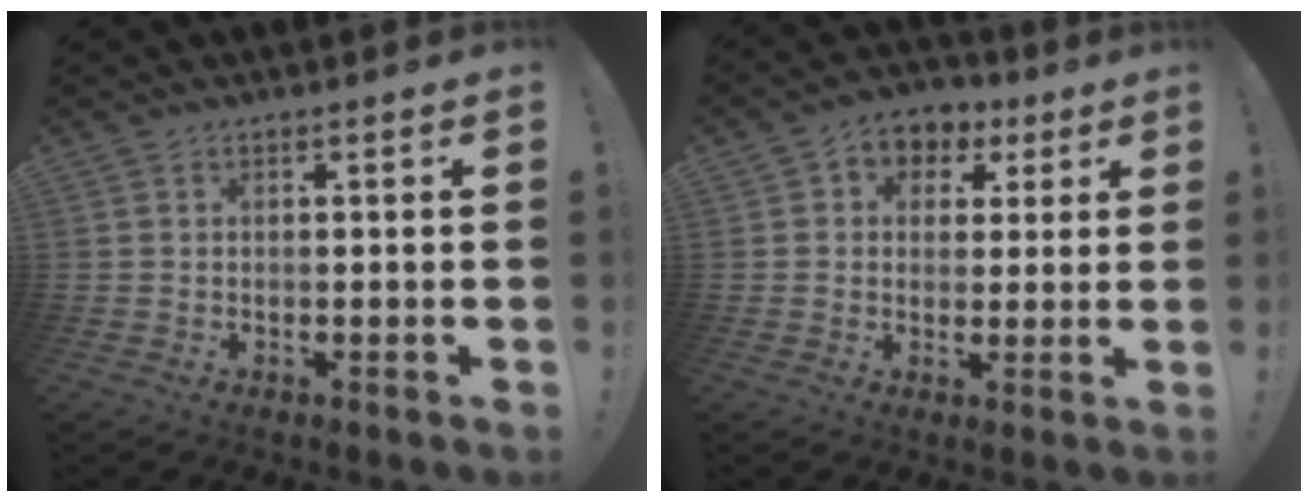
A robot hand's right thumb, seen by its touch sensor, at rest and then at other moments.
{"total": 6.3, "force": [1.4, 5.8, 2.0], "torque": [-0.019, -0.003, 0.029]}